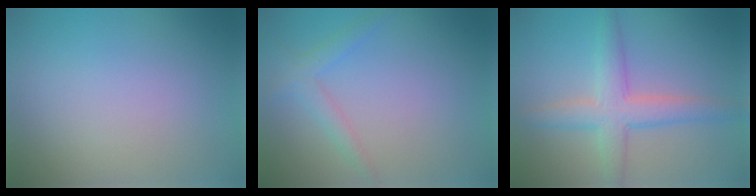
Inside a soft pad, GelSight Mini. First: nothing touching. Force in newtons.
{"total": 2.0, "press": 2.0, "slide": 0.1}
{"total": 4.6, "press": 4.6, "slide": 0.2}